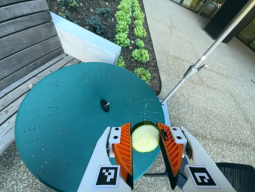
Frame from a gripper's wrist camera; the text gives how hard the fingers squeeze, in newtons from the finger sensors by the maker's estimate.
{"total": 13.3, "left": 13.5, "right": 13.1}